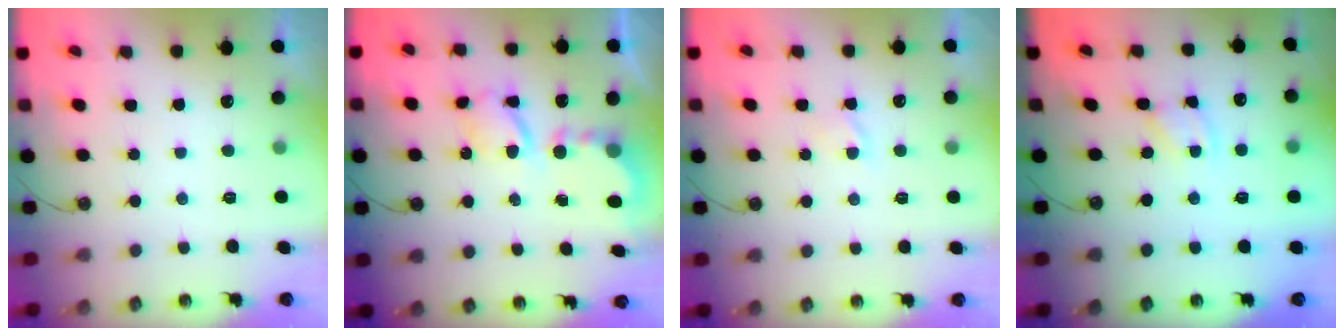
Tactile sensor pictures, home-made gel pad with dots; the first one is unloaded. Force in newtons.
{"total": 6.4, "press": 6.4, "slide": 0.3}
{"total": 1.4, "press": 1.4, "slide": 0.2}
{"total": 2.1, "press": 2.1, "slide": 0.3}